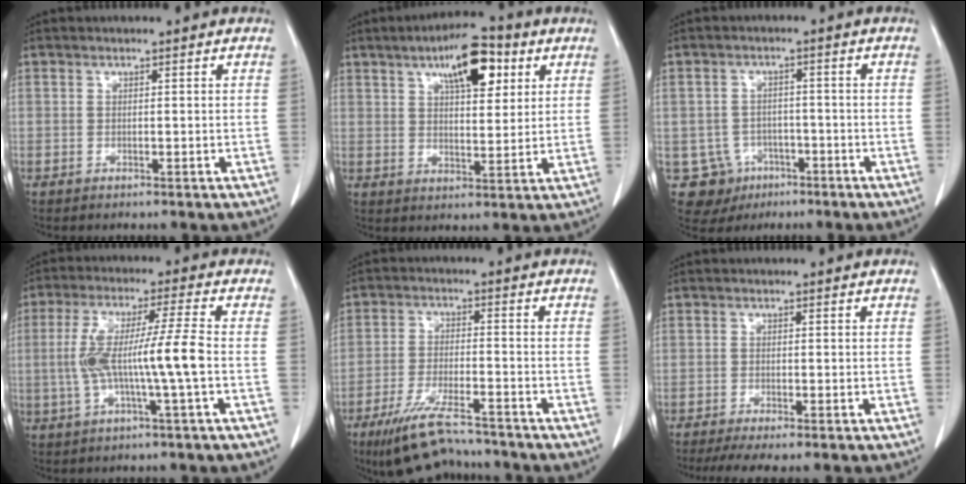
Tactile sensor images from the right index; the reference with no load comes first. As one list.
[{"total": 10.5, "force": [5.1, 3.5, 8.4], "torque": [-0.135, 0.014, 0.081]}, {"total": 7.2, "force": [-3.0, 6.6, 0.6], "torque": [-0.015, 0.011, -0.035]}, {"total": 10.1, "force": [-1.2, -0.7, 10.0], "torque": [-0.197, 0.016, -0.021]}, {"total": 12.0, "force": [-10.4, 1.9, 5.7], "torque": [-0.105, -0.015, -0.171]}, {"total": 6.5, "force": [-5.4, 0.6, 3.7], "torque": [-0.049, -0.011, -0.082]}]